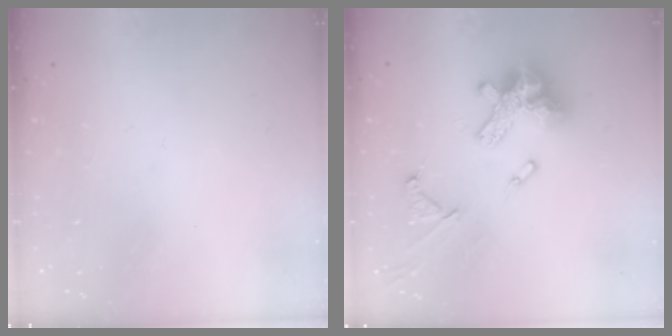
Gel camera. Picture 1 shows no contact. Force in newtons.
{"total": 17.9, "press": 17.7, "slide": 2.1}